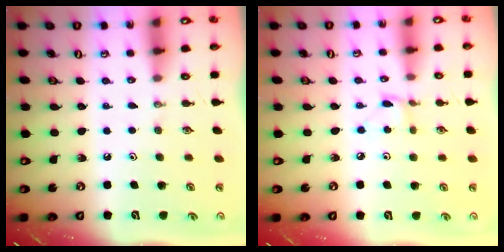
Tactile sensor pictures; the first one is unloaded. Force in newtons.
{"total": 2.9, "press": 2.9, "slide": 0.4}